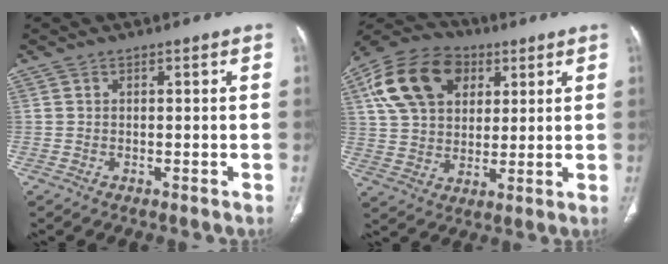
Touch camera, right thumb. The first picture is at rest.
{"total": 17.9, "force": [6.6, 12.5, 11.0], "torque": [-0.191, 0.004, 0.115]}